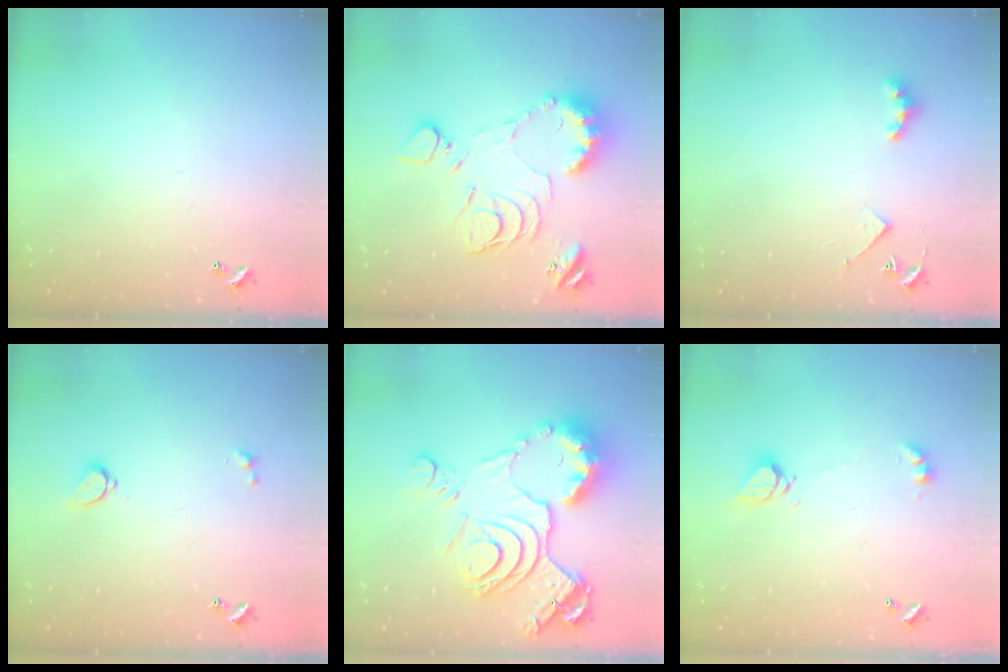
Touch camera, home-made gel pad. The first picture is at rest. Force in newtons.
{"total": 14.4, "press": 14.4, "slide": 1.2}
{"total": 4.5, "press": 4.4, "slide": 0.7}
{"total": 1.7, "press": 1.6, "slide": 0.5}
{"total": 20.1, "press": 20.0, "slide": 2.4}
{"total": 6.4, "press": 6.4, "slide": 0.6}